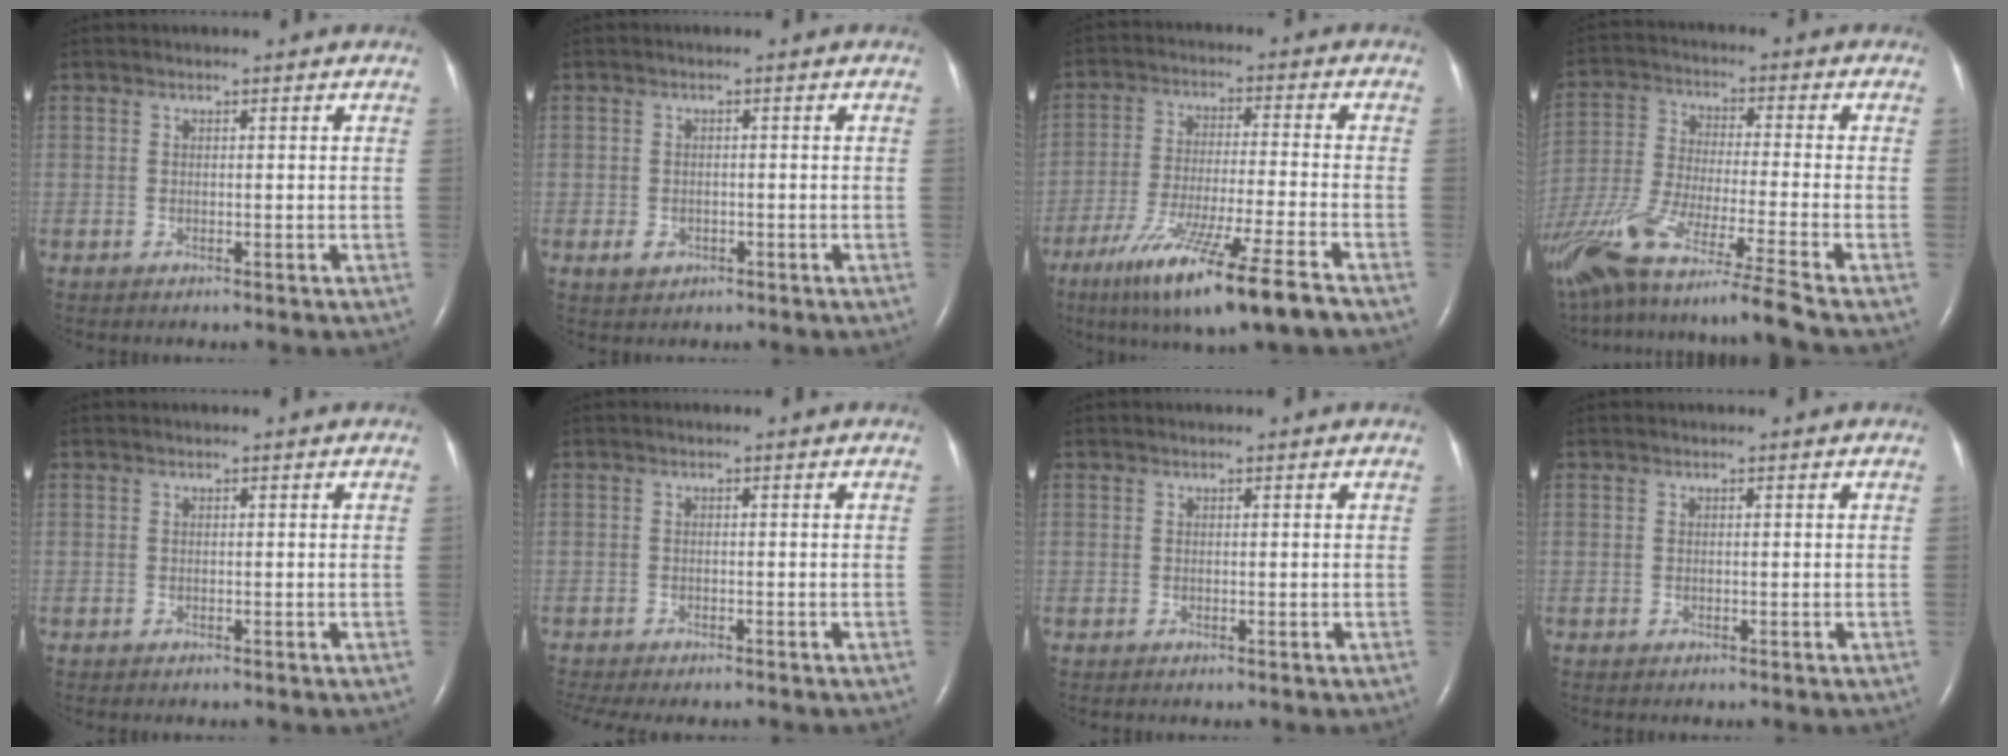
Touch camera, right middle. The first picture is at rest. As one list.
[{"total": 2.2, "force": [-0.9, 1.7, 1.0], "torque": [-0.017, 0.002, -0.005]}, {"total": 15.5, "force": [-10.2, -0.4, 11.7], "torque": [-0.211, -0.050, -0.177]}, {"total": 21.2, "force": [-17.4, -1.9, 11.9], "torque": [-0.251, -0.059, -0.314]}, {"total": 0.0}, {"total": 8.1, "force": [-7.0, 2.0, 3.5], "torque": [-0.056, -0.003, -0.098]}, {"total": 0.0}, {"total": 0.0}]